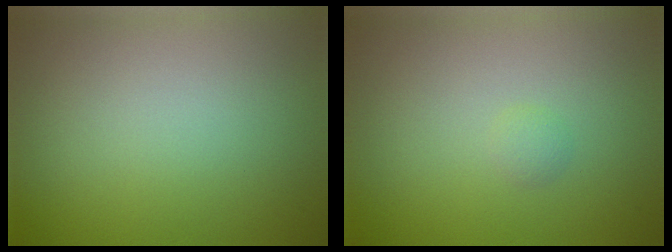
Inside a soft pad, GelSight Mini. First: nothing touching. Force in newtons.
{"total": 0.7, "press": 0.7, "slide": 0.0}